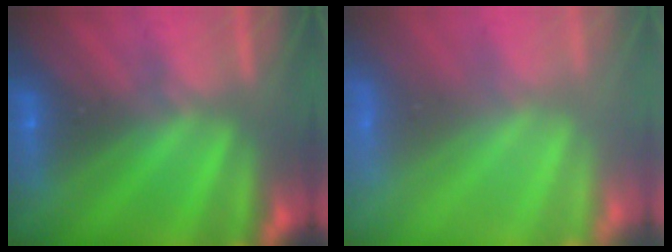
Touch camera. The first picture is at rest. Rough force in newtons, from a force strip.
{"total": 7.8}